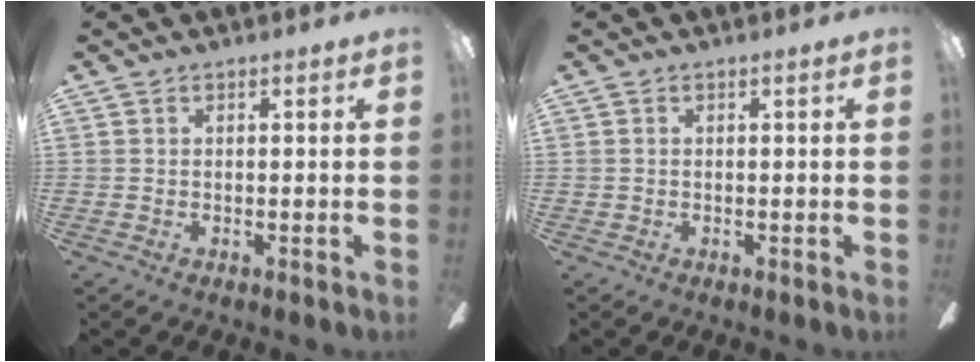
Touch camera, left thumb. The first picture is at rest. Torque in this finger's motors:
{"motor_torque": [-0.03, -0.01, -0.12, 0.04, 0.00]}